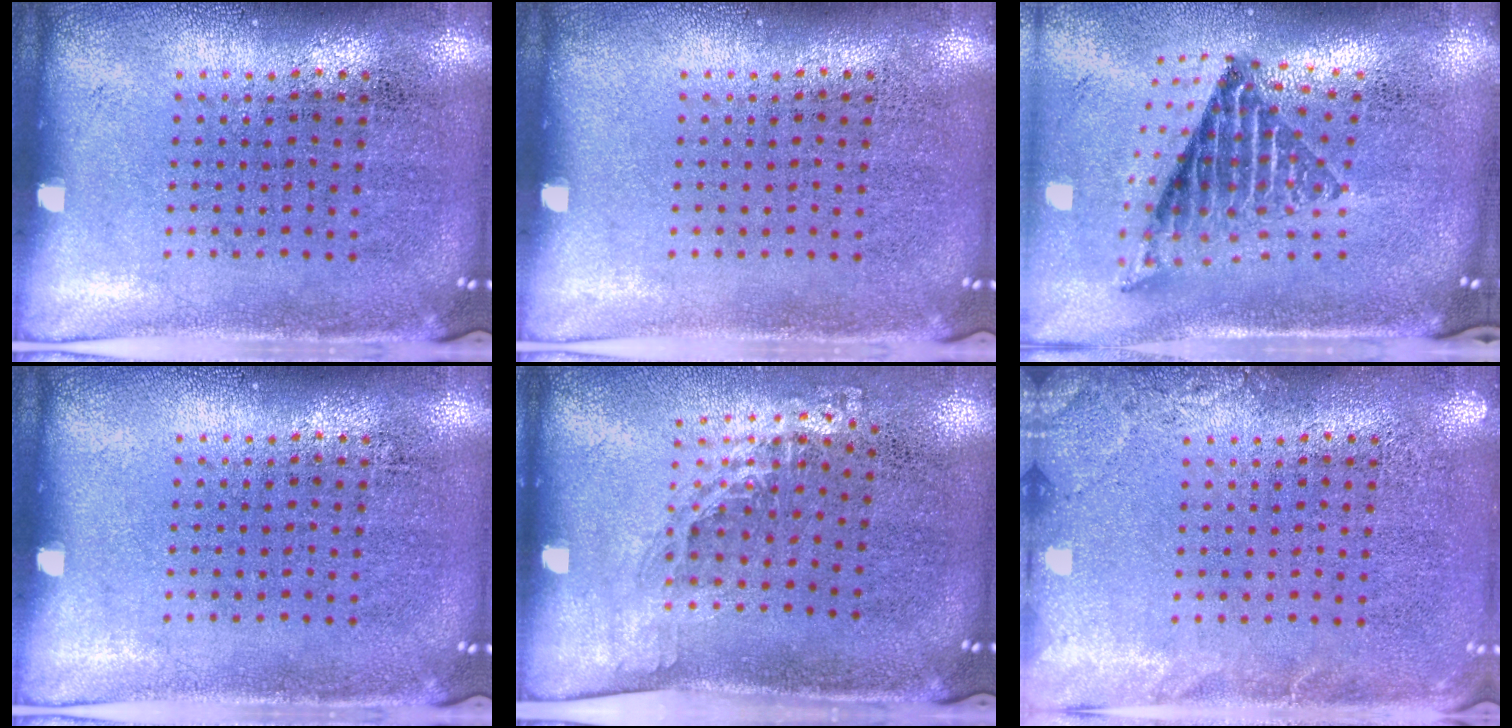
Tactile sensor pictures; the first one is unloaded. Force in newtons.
{"total": 0.0}
{"total": 1.9, "press": 1.4, "slide": 1.2}
{"total": 0.0}
{"total": 1.3, "press": 0.9, "slide": 0.9}
{"total": 1.9, "press": 1.8, "slide": 0.3}